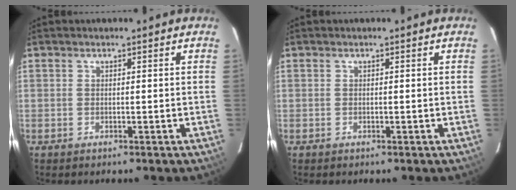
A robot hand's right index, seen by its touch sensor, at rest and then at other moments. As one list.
[{"total": 0.0}]